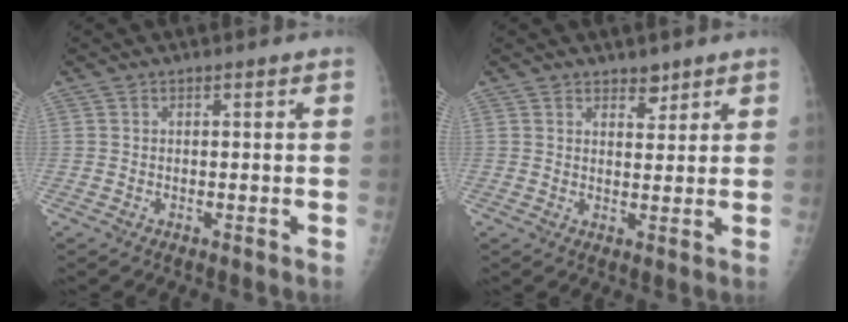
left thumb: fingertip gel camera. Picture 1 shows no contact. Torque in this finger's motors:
{"motor_torque": [-0.36, -0.24, -0.23, -0.24, 0.01]}